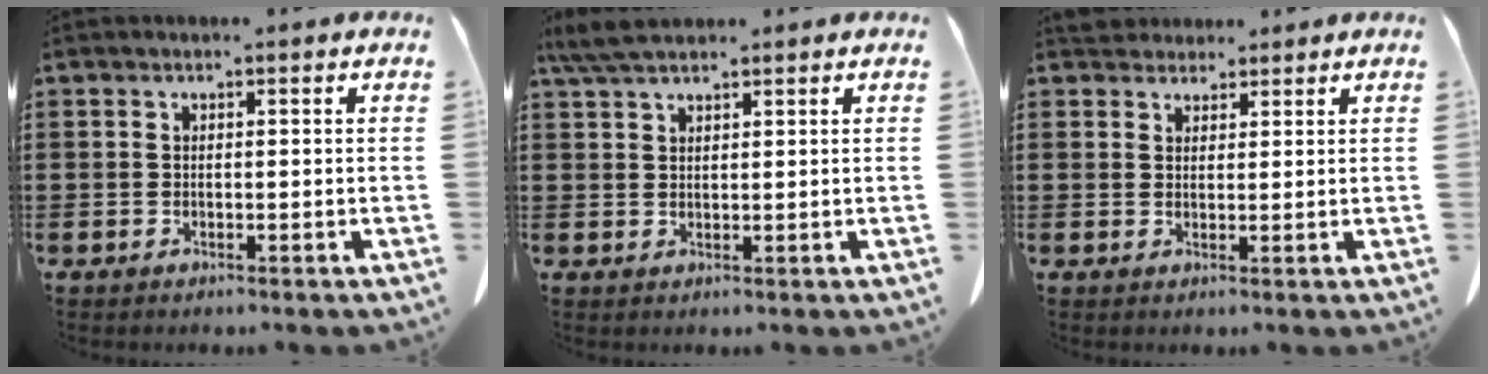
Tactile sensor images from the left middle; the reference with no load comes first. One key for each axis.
{"total": 4.2, "fx": 3.3, "fy": 0.8, "fz": 2.5, "tx": -0.058, "ty": -0.001, "tz": 0.065}
{"total": 2.6, "fx": 2.2, "fy": 1.2, "fz": 0.4, "tx": -0.007, "ty": -0.001, "tz": 0.043}